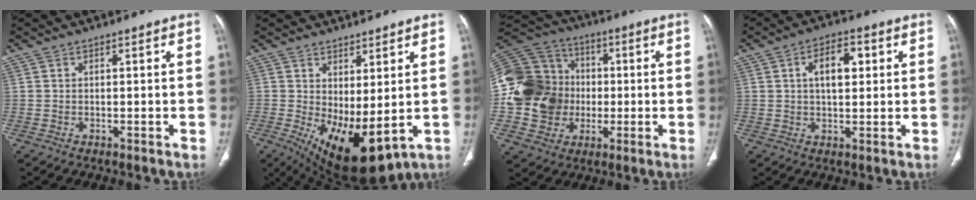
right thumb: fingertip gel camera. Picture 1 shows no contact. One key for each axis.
{"total": 12.7, "fx": -0.8, "fy": 5.4, "fz": 11.5, "tx": -0.188, "ty": -0.020, "tz": 0.013}
{"total": 22.8, "fx": -1.5, "fy": 19.6, "fz": 11.4, "tx": -0.229, "ty": 0.040, "tz": -0.020}
{"total": 7.6, "fx": 1.9, "fy": 4.0, "fz": 6.2, "tx": -0.090, "ty": 0.008, "tz": 0.030}